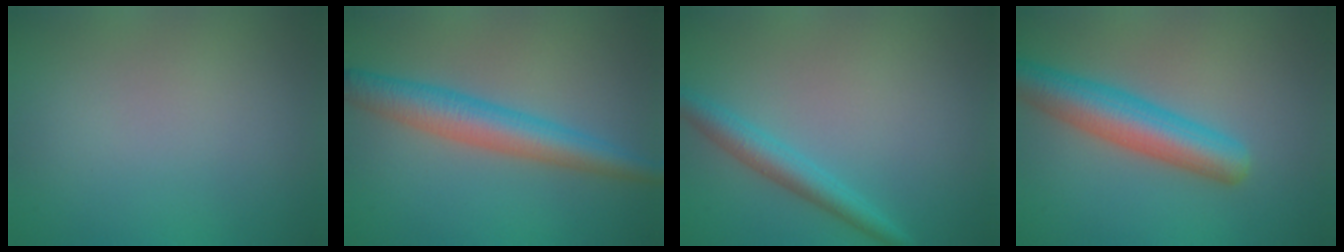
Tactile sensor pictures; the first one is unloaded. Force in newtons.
{"total": 5.0, "press": 5.0, "slide": 0.1}
{"total": 2.7, "press": 2.7, "slide": 0.3}
{"total": 5.7, "press": 5.7, "slide": 0.3}